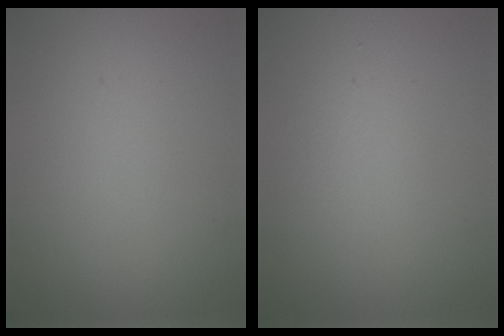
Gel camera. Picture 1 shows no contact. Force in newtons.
{"total": 1.4, "press": 1.4, "slide": 0.1}